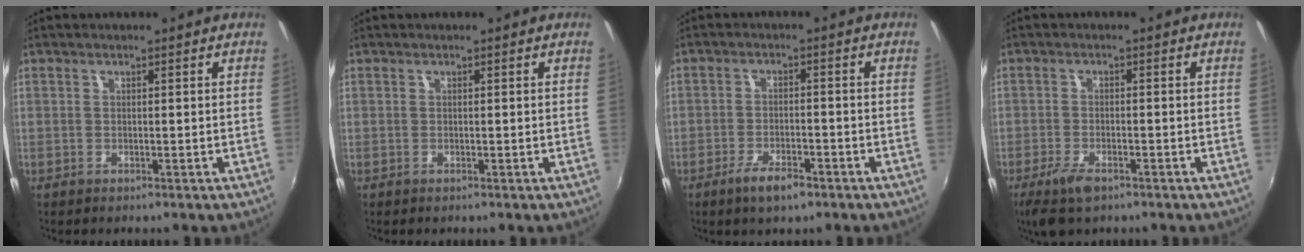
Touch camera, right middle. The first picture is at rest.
{"total": 0.0}
{"total": 5.3, "force": [-3.6, 1.8, 3.5], "torque": [-0.084, -0.009, -0.063]}
{"total": 5.7, "force": [-3.8, 2.2, 3.7], "torque": [-0.090, -0.014, -0.068]}